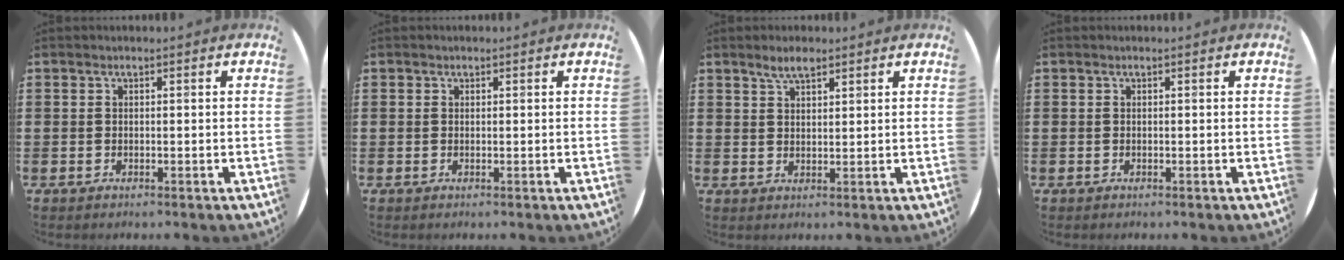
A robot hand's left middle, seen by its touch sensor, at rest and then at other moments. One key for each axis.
{"total": 0.0}
{"total": 3.0, "fx": 2.5, "fy": 0.9, "fz": 1.5, "tx": -0.023, "ty": 0.002, "tz": 0.043}
{"total": 0.0}